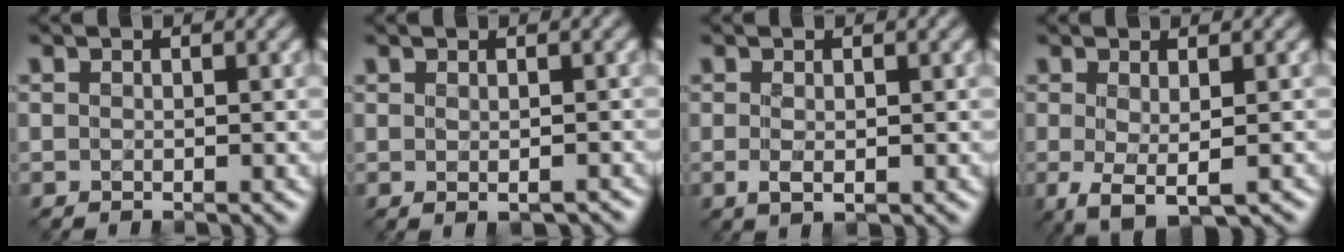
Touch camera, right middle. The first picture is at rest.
{"total": 1.2, "force": [-0.1, 0.4, 1.2], "torque": [-0.021, -0.004, 0.002]}
{"total": 1.6, "force": [-0.2, 0.6, 1.5], "torque": [-0.031, -0.005, -0.002]}
{"total": 3.3, "force": [-0.8, 1.0, 3.0], "torque": [-0.059, -0.010, -0.010]}